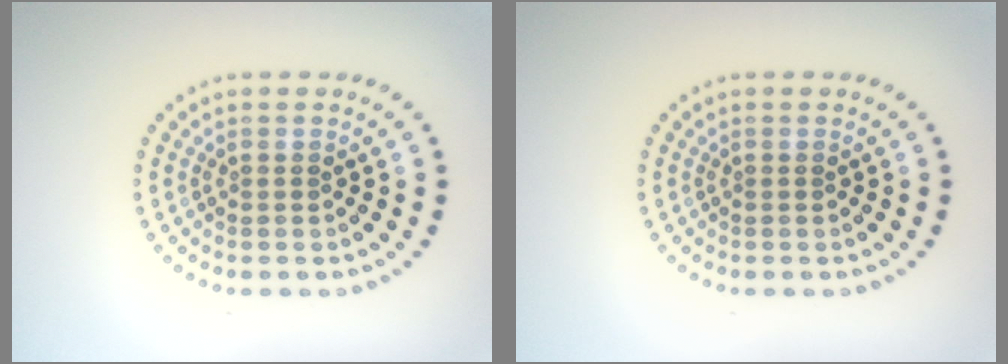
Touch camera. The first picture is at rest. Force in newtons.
{"total": 0.0}